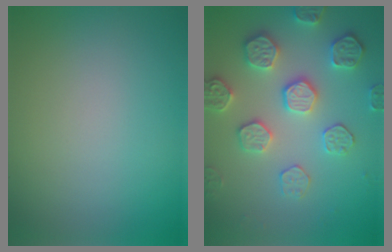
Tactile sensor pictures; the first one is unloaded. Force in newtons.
{"total": 4.8, "press": 4.6, "slide": 1.2}